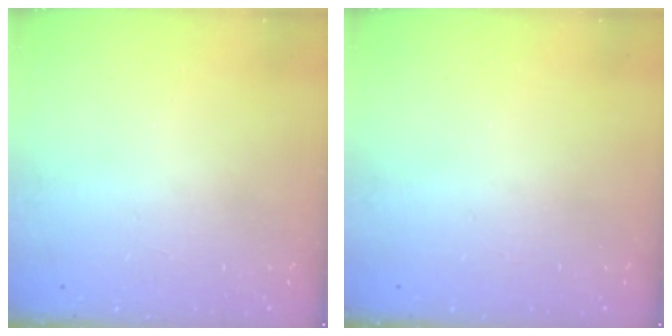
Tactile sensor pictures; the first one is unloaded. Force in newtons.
{"total": 0.0}